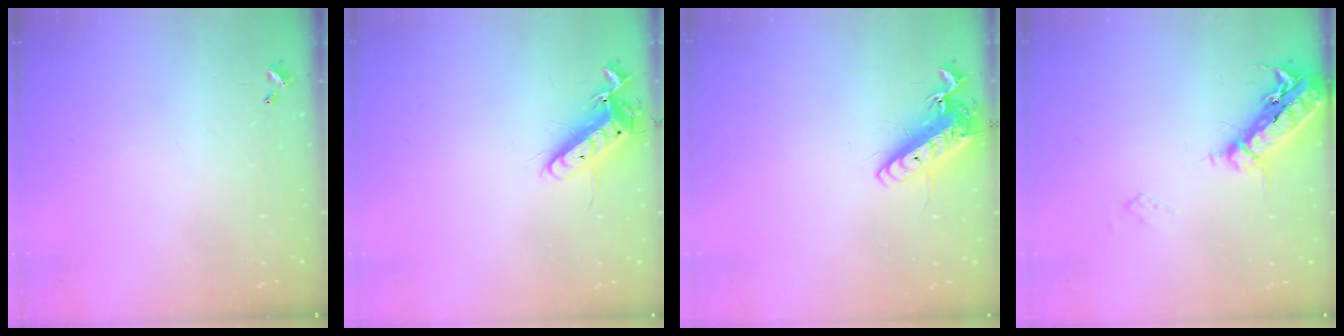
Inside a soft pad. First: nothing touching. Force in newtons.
{"total": 12.2, "press": 12.1, "slide": 1.4}
{"total": 14.0, "press": 13.7, "slide": 2.6}
{"total": 17.6, "press": 17.3, "slide": 3.5}